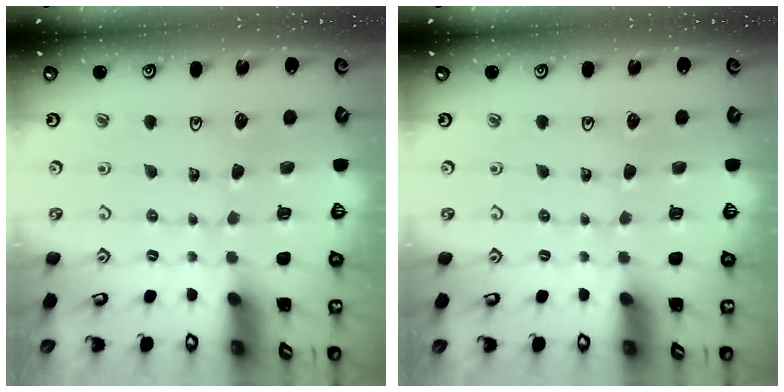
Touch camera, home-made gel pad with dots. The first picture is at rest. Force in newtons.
{"total": 0.0}